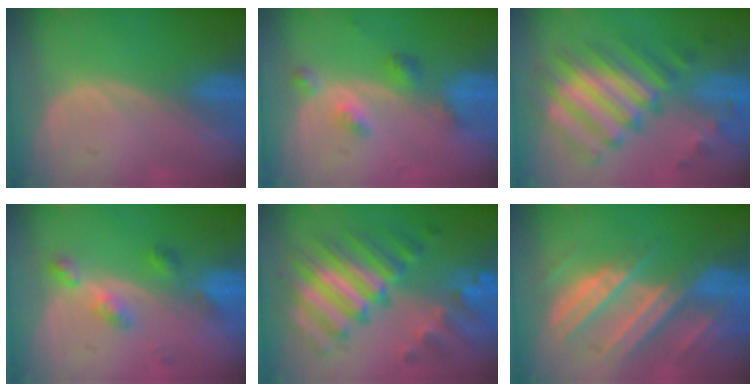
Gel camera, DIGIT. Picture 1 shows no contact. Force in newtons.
{"total": 4.3, "press": 3.9, "slide": 1.7}
{"total": 10.6, "press": 10.2, "slide": 3.1}
{"total": 4.6, "press": 4.2, "slide": 1.9}
{"total": 11.3, "press": 11.3, "slide": 1.0}
{"total": 10.5, "press": 9.3, "slide": 4.9}